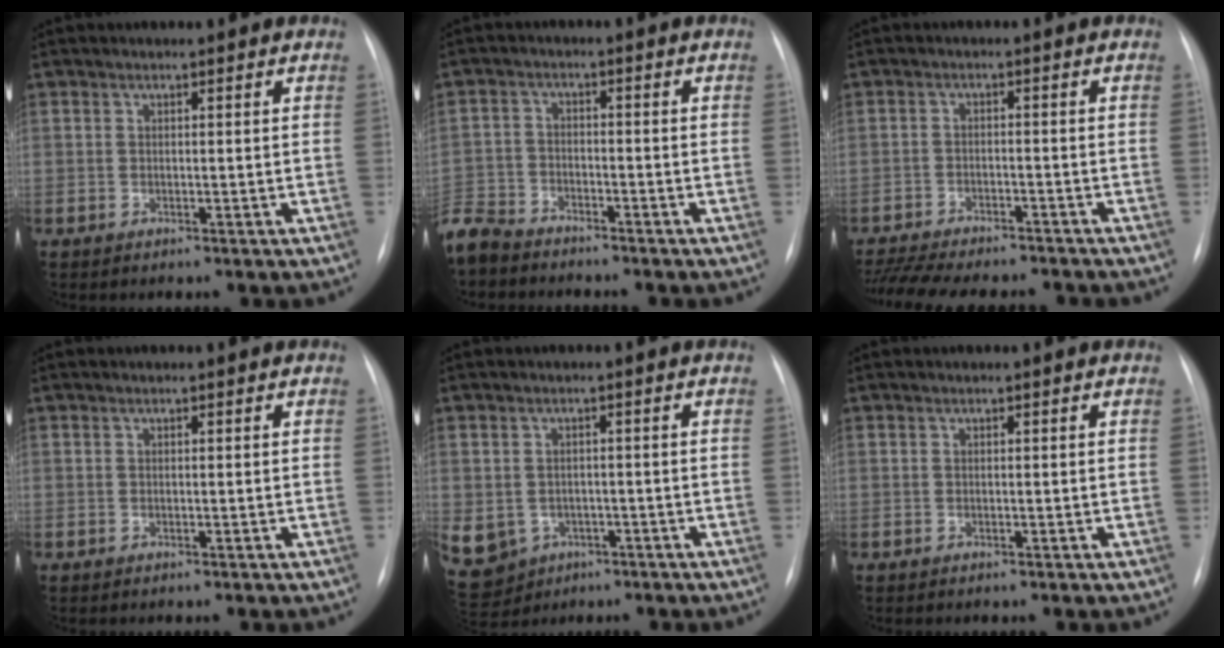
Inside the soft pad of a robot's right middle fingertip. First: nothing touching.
{"total": 7.2, "force": [-6.8, 2.2, 1.1], "torque": [-0.024, -0.016, -0.132]}
{"total": 15.3, "force": [-13.7, 3.1, 6.1], "torque": [-0.138, -0.014, -0.193]}
{"total": 0.0}
{"total": 19.5, "force": [-7.6, 16.5, 7.2], "torque": [-0.252, -0.003, -0.090]}
{"total": 0.0}